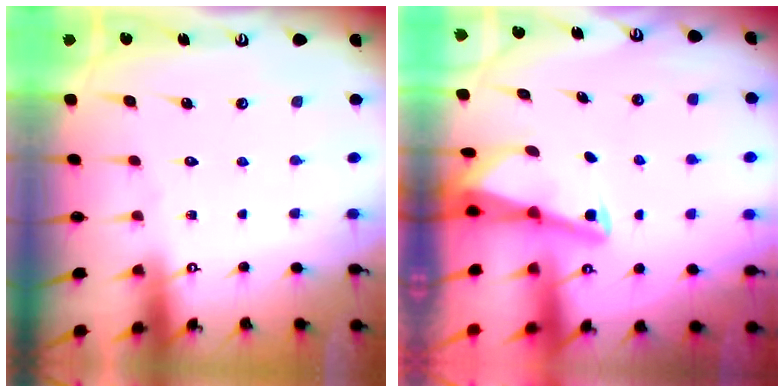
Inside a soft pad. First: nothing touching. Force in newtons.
{"total": 2.3, "press": 2.3, "slide": 0.3}